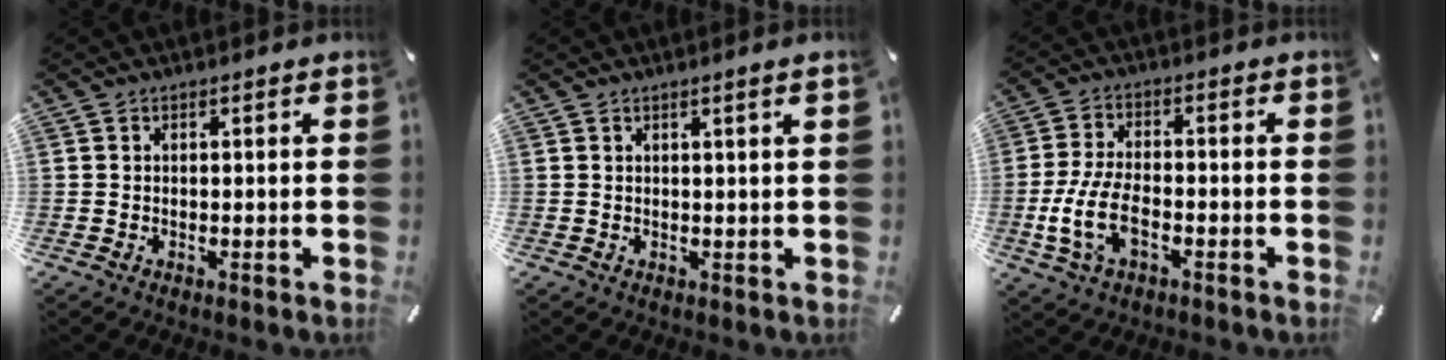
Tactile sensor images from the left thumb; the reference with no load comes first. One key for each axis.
{"total": 1.8, "fx": 0.8, "fy": -0.2, "fz": 1.6, "tx": -0.029, "ty": -0.003, "tz": 0.013}
{"total": 9.6, "fx": -3.3, "fy": 5.2, "fz": 7.3, "tx": -0.158, "ty": 0.003, "tz": -0.059}